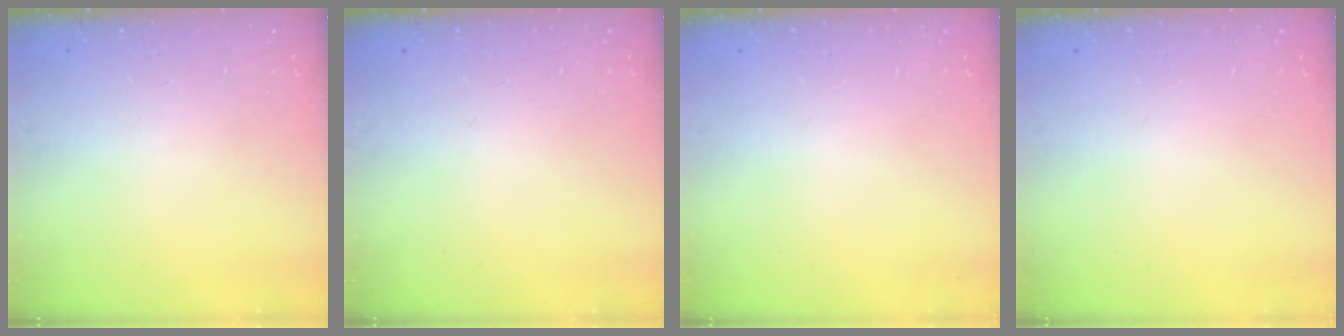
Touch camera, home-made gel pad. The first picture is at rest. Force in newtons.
{"total": 0.0}
{"total": 0.0}
{"total": 0.0}